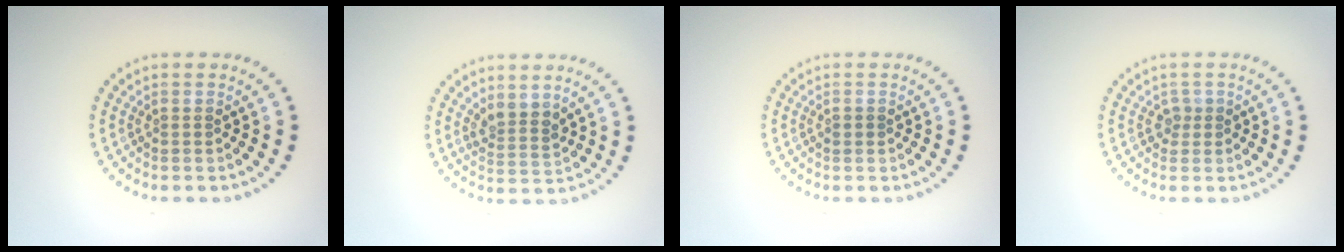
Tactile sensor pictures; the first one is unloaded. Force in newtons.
{"total": 2.4, "press": 1.9, "slide": 1.5}
{"total": 0.7, "press": 0.7, "slide": 0.1}
{"total": 1.2, "press": 1.0, "slide": 0.7}